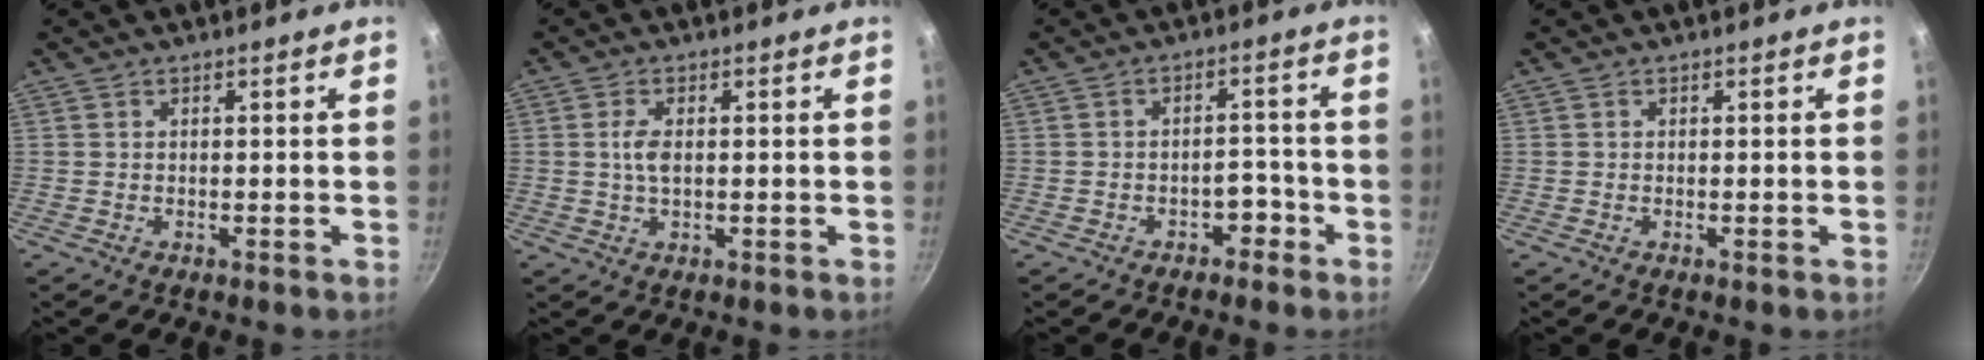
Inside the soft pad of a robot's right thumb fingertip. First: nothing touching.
{"total": 3.2, "force": [0.3, 1.5, 2.8], "torque": [-0.060, 0.001, 0.005]}
{"total": 4.2, "force": [-2.5, 2.8, 2.0], "torque": [-0.009, 0.029, -0.038]}
{"total": 0.0}